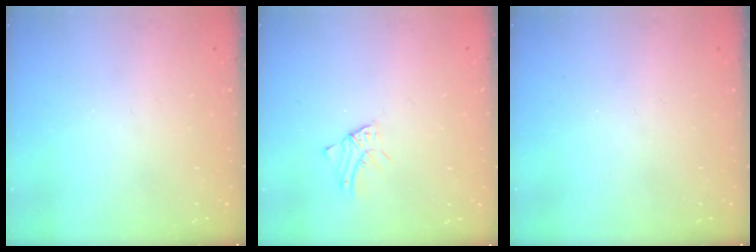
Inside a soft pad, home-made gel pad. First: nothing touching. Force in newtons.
{"total": 1.6, "press": 1.6, "slide": 0.1}
{"total": 0.0}